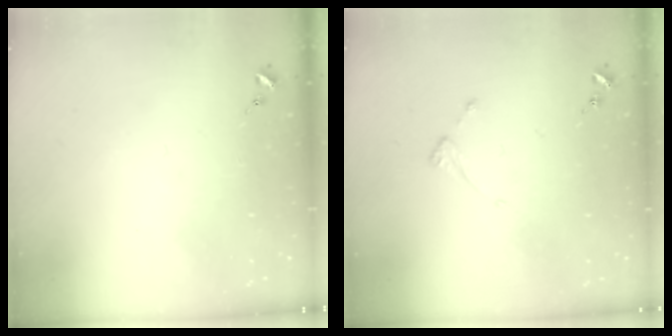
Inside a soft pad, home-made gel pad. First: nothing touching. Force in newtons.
{"total": 3.5, "press": 3.5, "slide": 0.3}